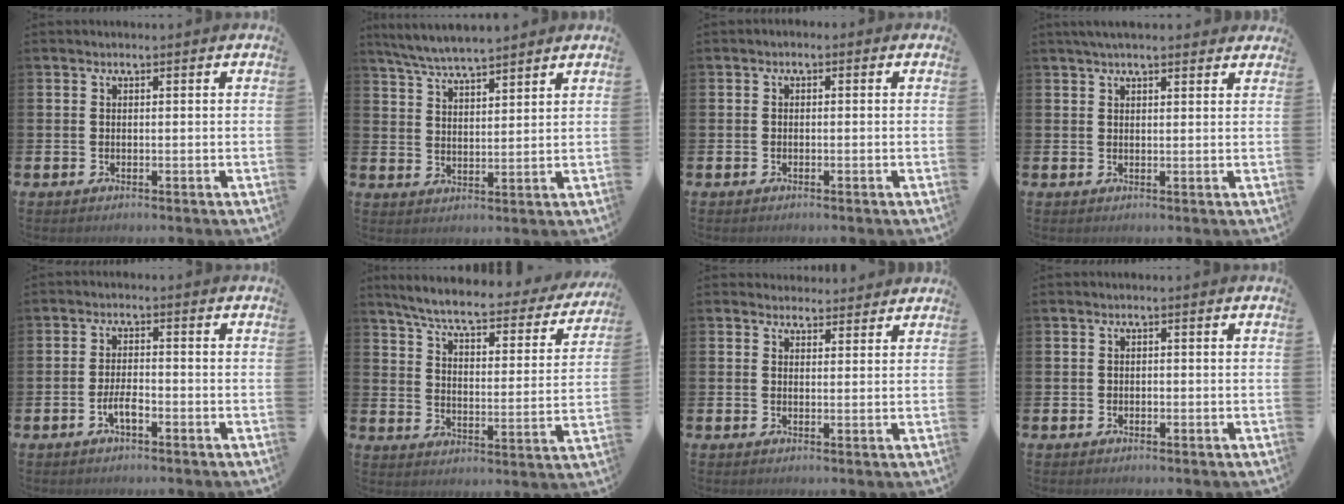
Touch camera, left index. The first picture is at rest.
{"total": 6.0, "force": [5.8, 0.5, 1.4], "torque": [-0.049, -0.023, 0.107]}
{"total": 0.8, "force": [-0.7, 0.4, 0.2], "torque": [-0.010, 0.002, -0.014]}
{"total": 2.0, "force": [1.7, 0.5, 0.9], "torque": [-0.015, 0.002, 0.030]}
{"total": 2.9, "force": [-1.3, 1.0, 2.4], "torque": [-0.056, 0.004, -0.025]}
{"total": 6.4, "force": [5.6, 1.0, 3.0], "torque": [-0.085, -0.038, 0.089]}
{"total": 2.9, "force": [2.7, 1.0, -0.2], "torque": [0.009, -0.013, 0.048]}
{"total": 0.7, "force": [-0.2, 0.6, 0.2], "torque": [-0.003, 0.003, -0.007]}